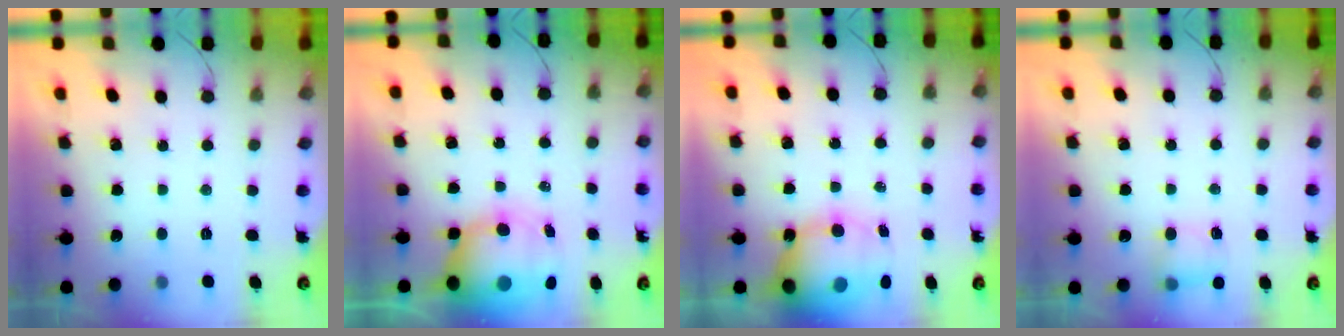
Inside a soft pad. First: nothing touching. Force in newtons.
{"total": 12.6, "press": 12.3, "slide": 2.7}
{"total": 13.7, "press": 13.3, "slide": 3.3}
{"total": 4.4, "press": 4.3, "slide": 1.0}